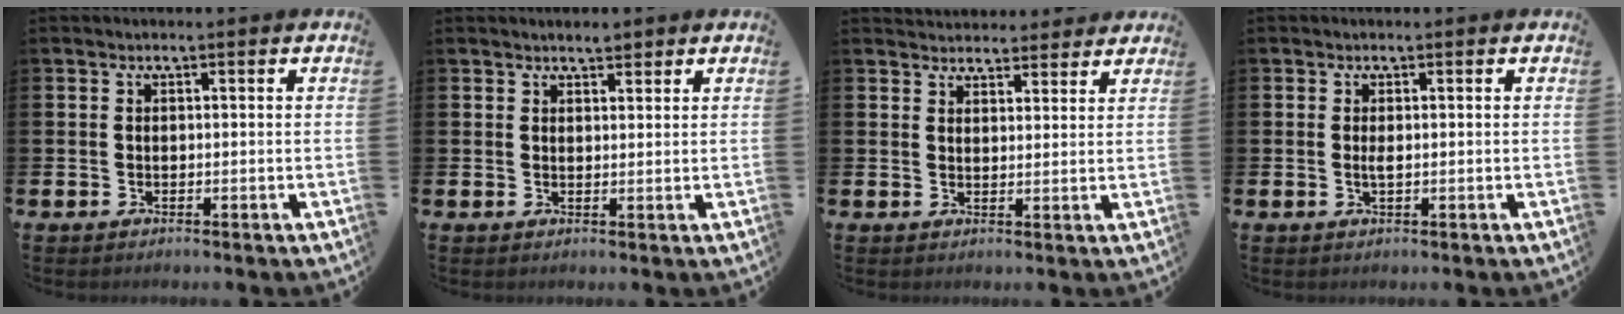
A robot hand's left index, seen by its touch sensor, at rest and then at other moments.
{"total": 2.2, "force": [2.1, 0.6, 0.2], "torque": [0.000, -0.005, 0.036]}
{"total": 3.8, "force": [3.6, 1.1, -0.1], "torque": [0.004, -0.017, 0.064]}
{"total": 0.9, "force": [0.0, 0.2, 0.9], "torque": [-0.019, 0.001, 0.000]}